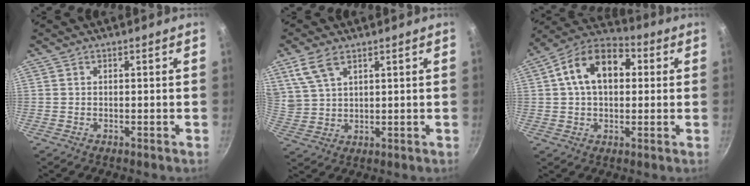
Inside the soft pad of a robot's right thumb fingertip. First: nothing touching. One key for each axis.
{"total": 7.0, "fx": 4.1, "fy": 3.7, "fz": 4.3, "tx": -0.080, "ty": -0.012, "tz": 0.093}
{"total": 14.8, "fx": 3.0, "fy": 9.7, "fz": 10.7, "tx": -0.145, "ty": 0.028, "tz": 0.030}